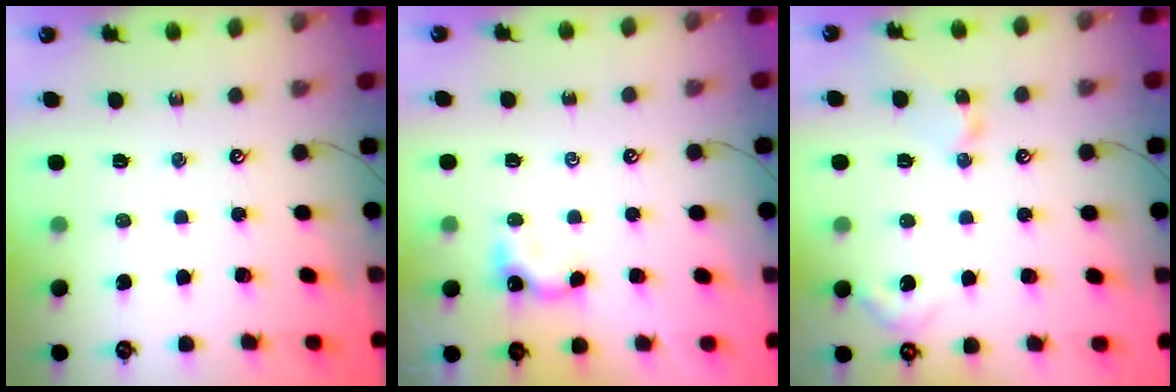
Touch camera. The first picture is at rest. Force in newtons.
{"total": 3.1, "press": 3.1, "slide": 0.5}
{"total": 5.2, "press": 5.2, "slide": 0.4}